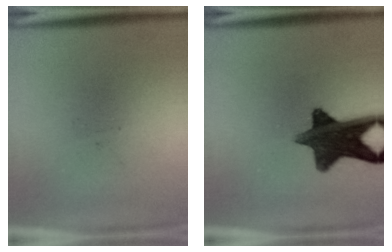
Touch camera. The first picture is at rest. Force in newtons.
{"total": 12.8}